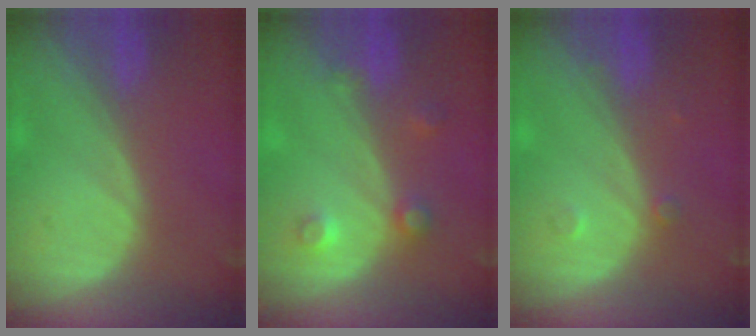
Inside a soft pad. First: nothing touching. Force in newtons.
{"total": 3.5, "press": 3.1, "slide": 1.5}
{"total": 1.3, "press": 1.3, "slide": 0.1}